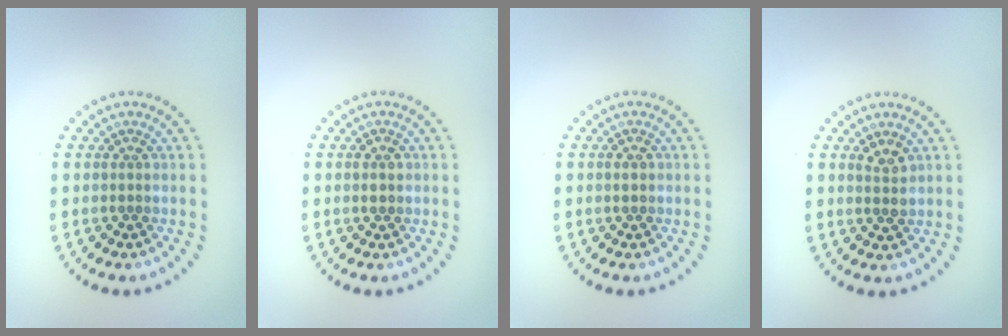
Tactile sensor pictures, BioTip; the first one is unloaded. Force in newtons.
{"total": 1.5, "press": 1.5, "slide": 0.2}
{"total": 1.2, "press": 1.2, "slide": 0.1}
{"total": 1.5, "press": 1.4, "slide": 0.4}